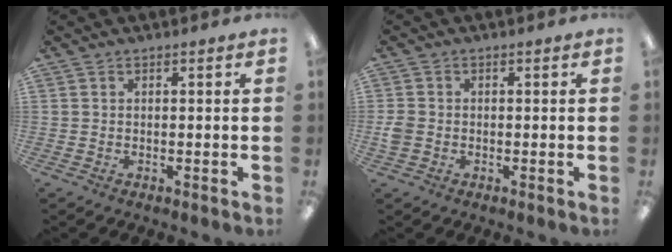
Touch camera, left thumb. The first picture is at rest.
{"total": 2.8, "force": [-0.8, 2.3, 1.4], "torque": [-0.021, 0.007, -0.013]}